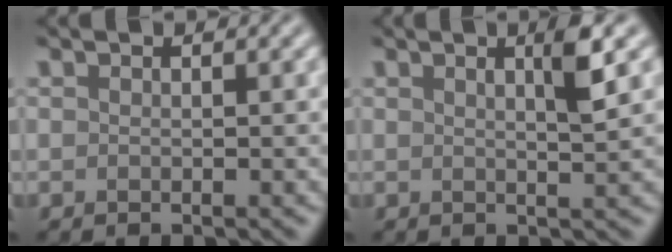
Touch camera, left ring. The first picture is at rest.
{"total": 2.6, "force": [1.0, 0.3, 2.4], "torque": [-0.033, 0.004, 0.013]}